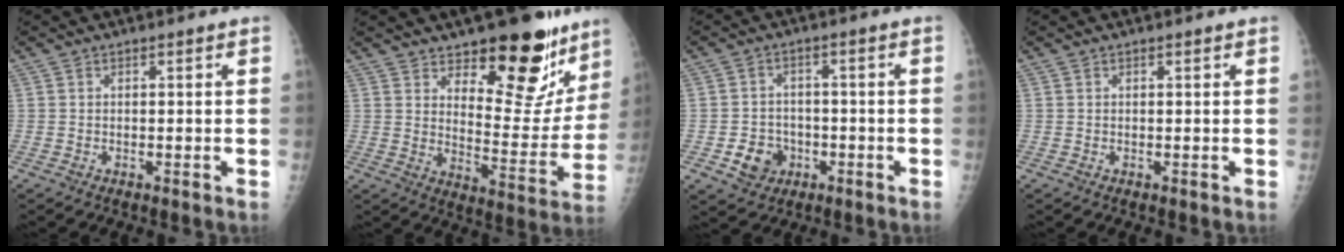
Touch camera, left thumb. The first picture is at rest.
{"total": 19.4, "force": [13.3, 8.1, 11.5], "torque": [-0.090, -0.102, 0.191]}
{"total": 6.2, "force": [-2.2, 5.3, 2.3], "torque": [-0.015, 0.013, -0.032]}
{"total": 0.0}